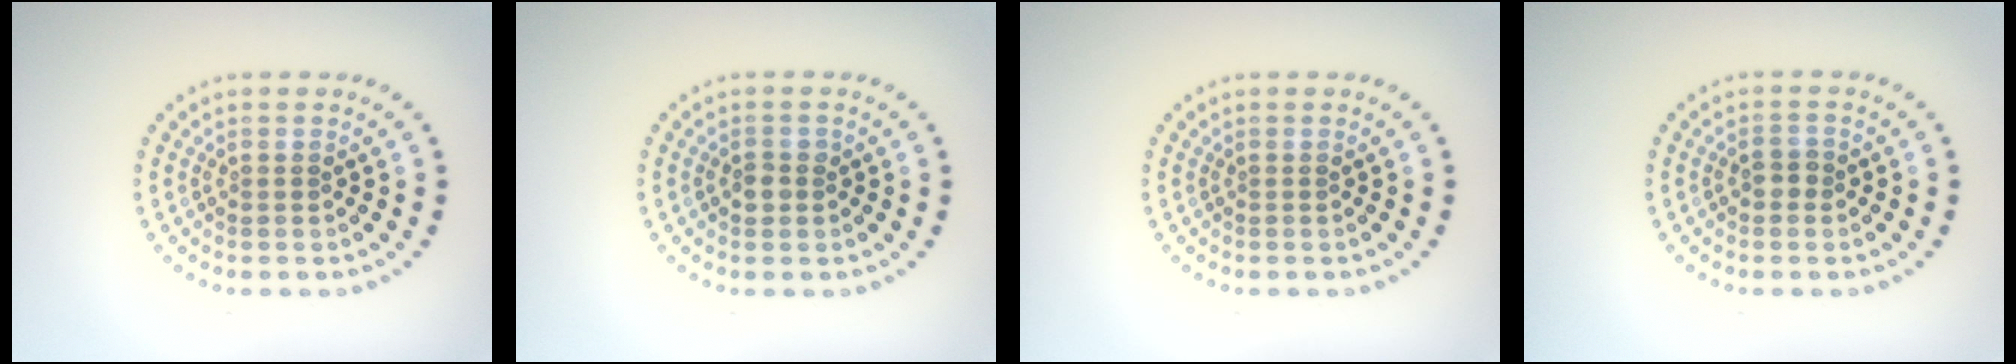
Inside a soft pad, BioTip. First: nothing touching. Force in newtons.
{"total": 1.3, "press": 1.3, "slide": 0.3}
{"total": 0.0}
{"total": 1.3, "press": 1.3, "slide": 0.5}